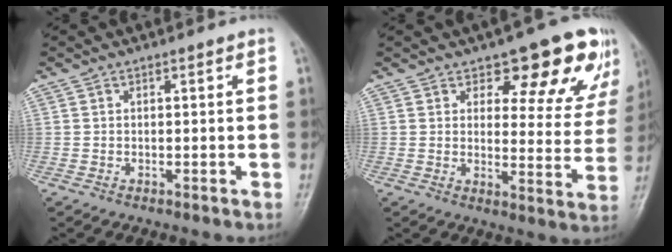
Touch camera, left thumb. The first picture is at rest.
{"total": 14.3, "force": [8.9, 6.3, 9.3], "torque": [-0.051, -0.049, 0.108]}